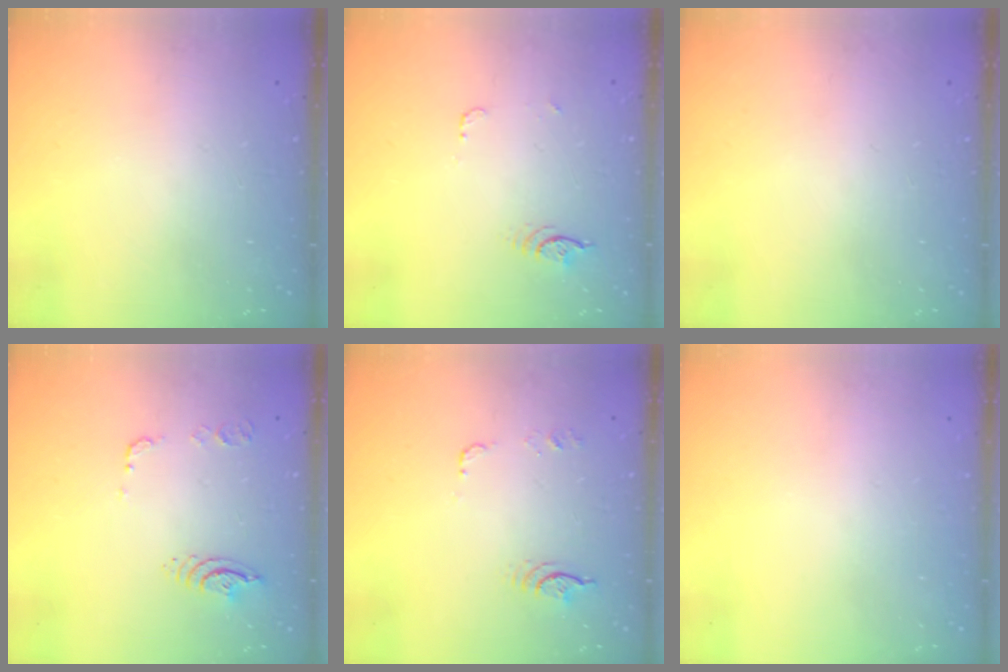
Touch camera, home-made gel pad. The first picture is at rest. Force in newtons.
{"total": 4.4, "press": 4.1, "slide": 1.6}
{"total": 0.0}
{"total": 9.4, "press": 9.4, "slide": 1.1}
{"total": 14.8, "press": 7.2, "slide": 12.9}
{"total": 0.0}